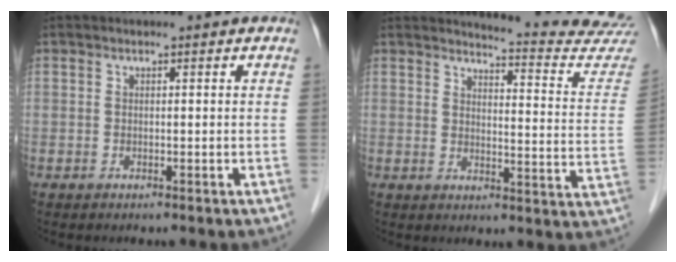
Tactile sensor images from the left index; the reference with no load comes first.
{"total": 16.0, "force": [15.9, -0.9, 1.7], "torque": [-0.010, -0.133, 0.158]}